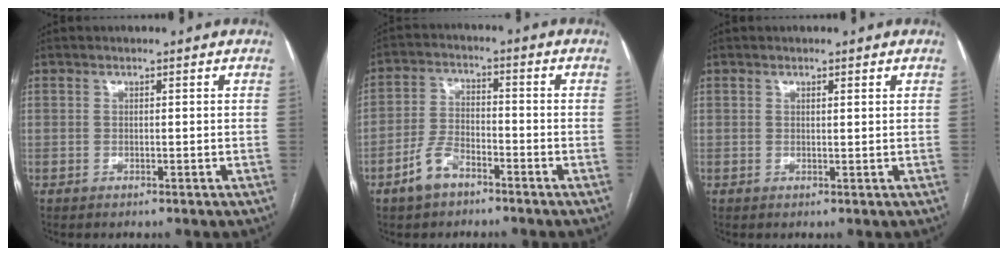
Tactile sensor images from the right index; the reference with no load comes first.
{"total": 6.0, "force": [-3.9, 2.9, 3.5], "torque": [-0.082, 0.008, -0.072]}
{"total": 0.7, "force": [0.5, 0.0, 0.5], "torque": [-0.008, 0.000, 0.007]}